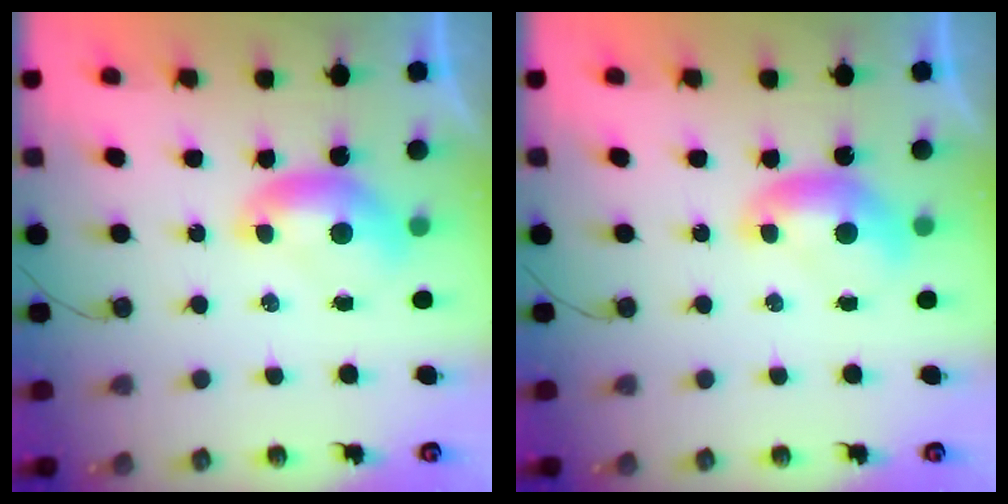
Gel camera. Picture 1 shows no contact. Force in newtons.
{"total": 0.0}